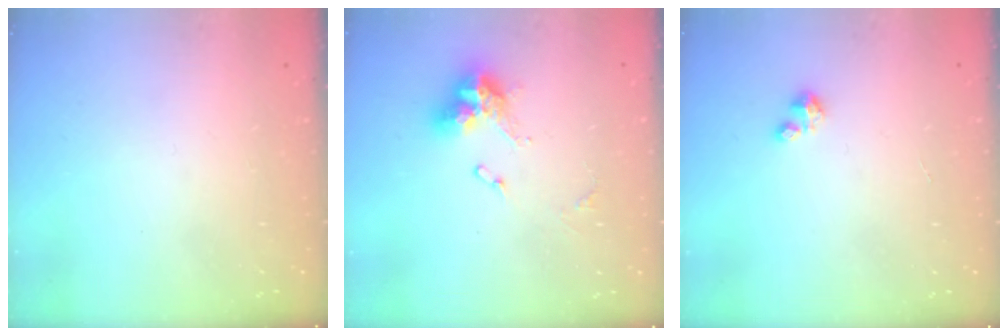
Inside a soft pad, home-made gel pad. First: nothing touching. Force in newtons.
{"total": 11.5, "press": 11.4, "slide": 1.4}
{"total": 0.9, "press": 0.9, "slide": 0.2}